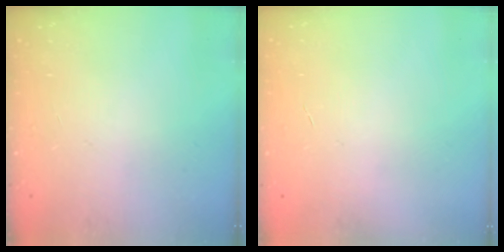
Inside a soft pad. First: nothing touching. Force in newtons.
{"total": 0.0}